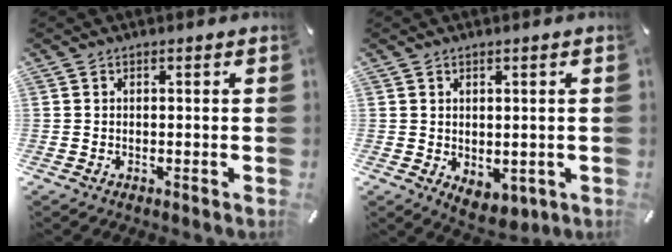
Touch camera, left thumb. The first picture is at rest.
{"total": 3.0, "force": [0.3, 2.5, 1.7], "torque": [-0.014, 0.001, 0.008]}